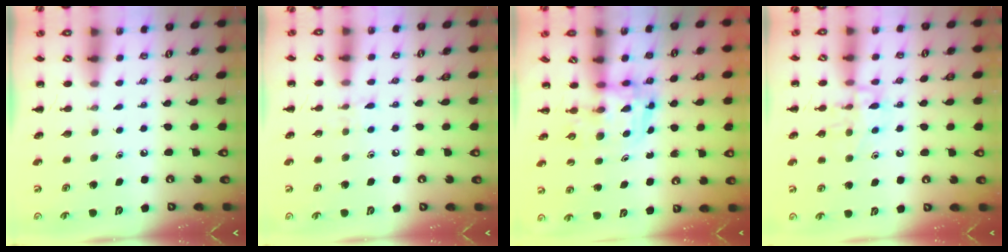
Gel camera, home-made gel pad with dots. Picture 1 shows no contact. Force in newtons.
{"total": 4.4, "press": 4.3, "slide": 1.2}
{"total": 3.4, "press": 3.3, "slide": 0.6}
{"total": 11.0, "press": 11.0, "slide": 0.8}